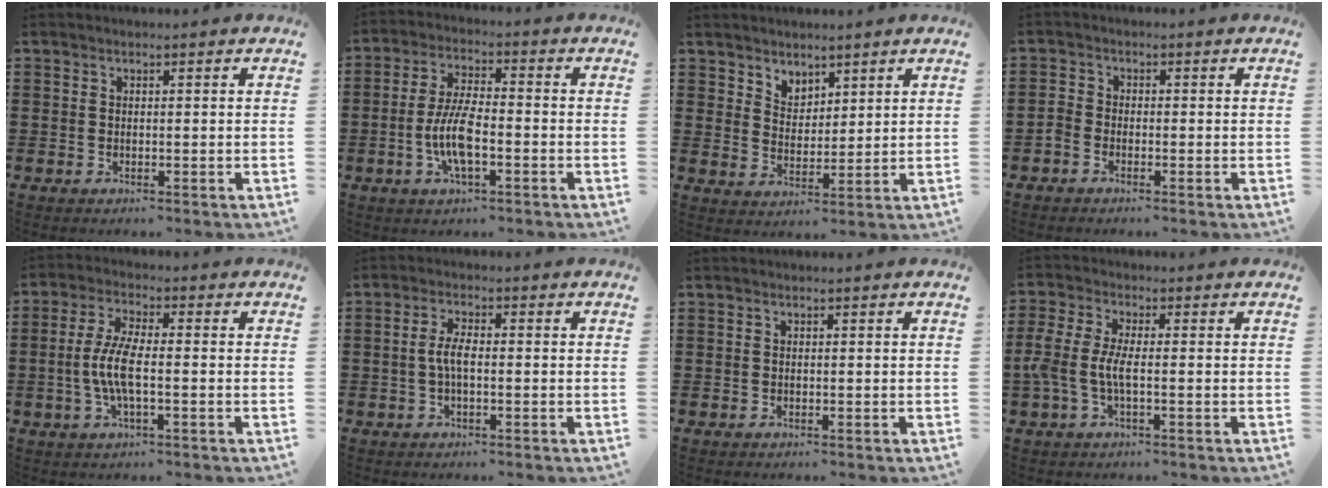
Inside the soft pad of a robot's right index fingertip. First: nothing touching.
{"total": 7.6, "force": [-2.1, 2.4, 6.9], "torque": [-0.158, -0.010, -0.046]}
{"total": 3.8, "force": [3.2, 2.0, -0.2], "torque": [-0.009, 0.000, 0.061]}
{"total": 1.7, "force": [-1.3, 0.9, 0.7], "torque": [-0.023, 0.001, -0.029]}
{"total": 6.3, "force": [-1.3, 1.8, 6.0], "torque": [-0.140, -0.009, -0.033]}
{"total": 3.5, "force": [-0.5, 1.1, 3.3], "torque": [-0.074, -0.001, -0.016]}
{"total": 0.0}
{"total": 4.7, "force": [-1.3, 1.5, 4.2], "torque": [-0.110, -0.008, -0.034]}